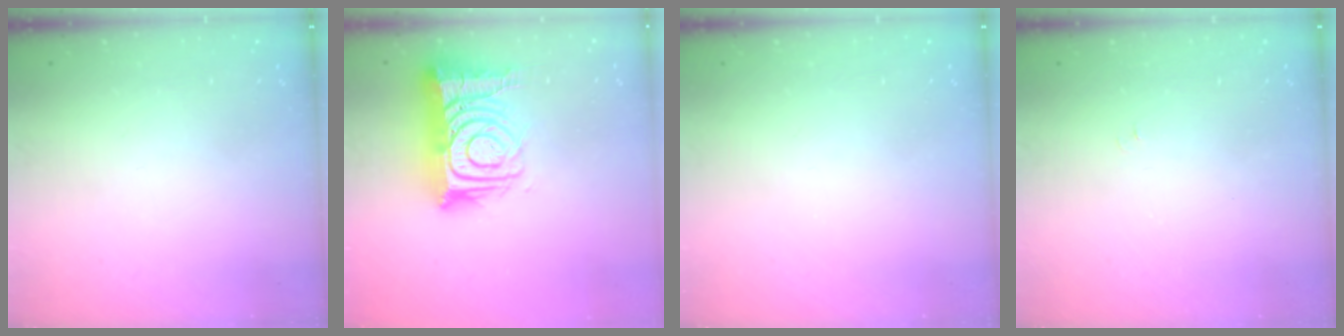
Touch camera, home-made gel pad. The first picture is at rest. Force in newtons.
{"total": 17.6, "press": 17.5, "slide": 1.6}
{"total": 0.0}
{"total": 3.7, "press": 3.7, "slide": 0.5}